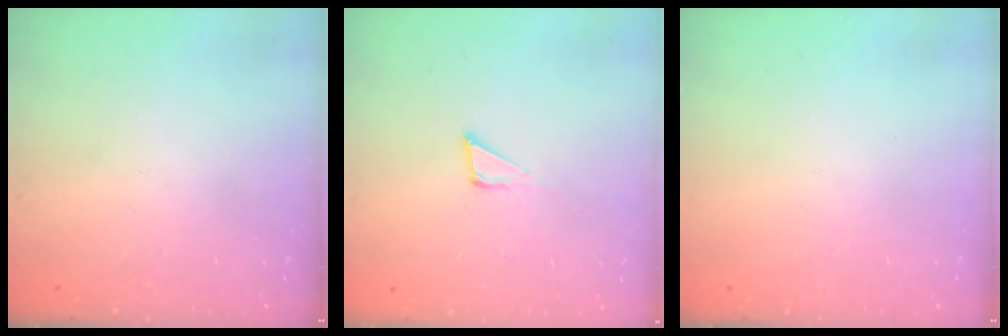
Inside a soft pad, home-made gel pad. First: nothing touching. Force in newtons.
{"total": 5.8, "press": 5.8, "slide": 0.2}
{"total": 0.0}